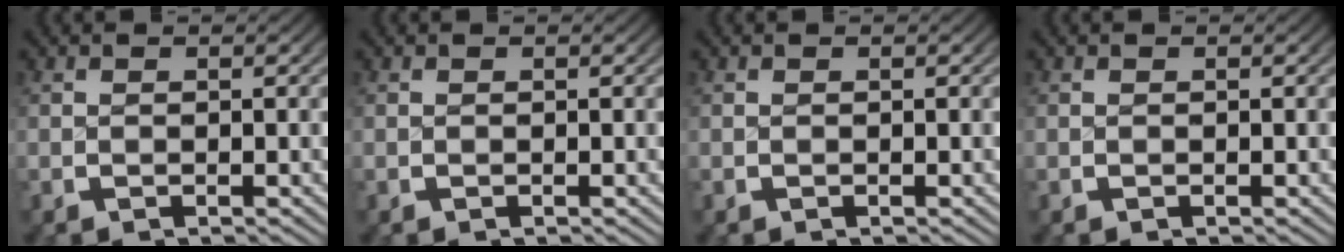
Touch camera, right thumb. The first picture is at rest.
{"total": 0.0}
{"total": 0.0}
{"total": 0.0}